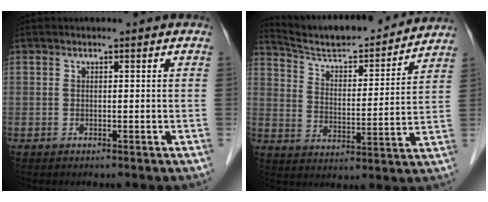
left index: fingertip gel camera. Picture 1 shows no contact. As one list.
[{"total": 16.6, "force": [15.7, 1.8, 5.1], "torque": [-0.087, -0.003, 0.241]}]